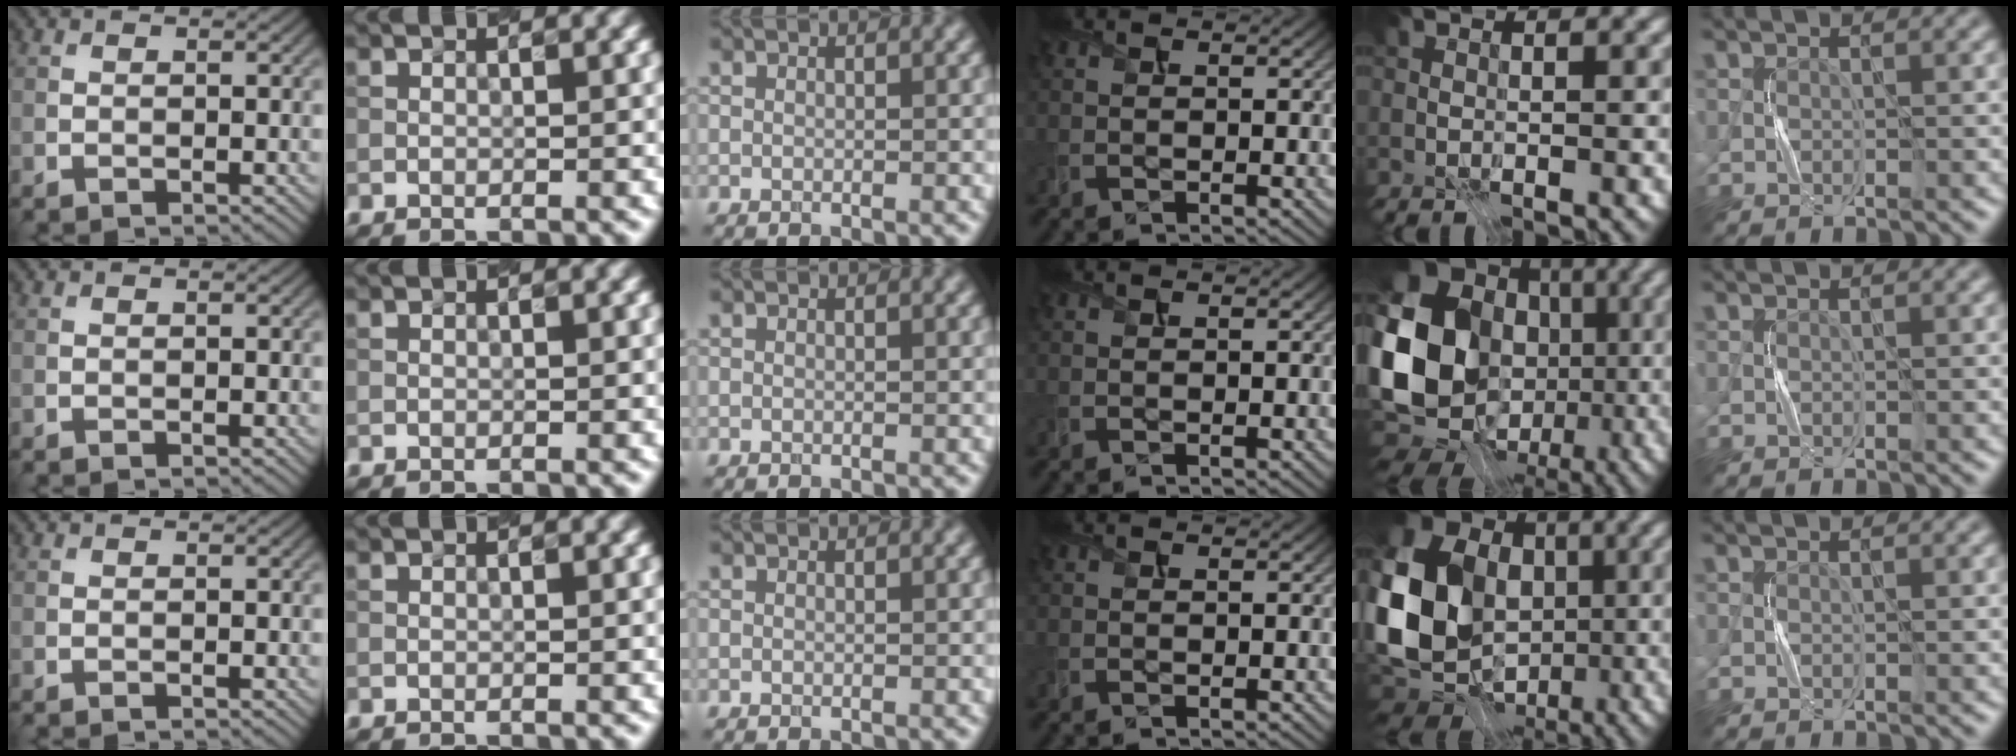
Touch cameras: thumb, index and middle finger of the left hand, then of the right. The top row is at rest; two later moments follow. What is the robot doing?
{"motion": "press", "object": "calculator"}